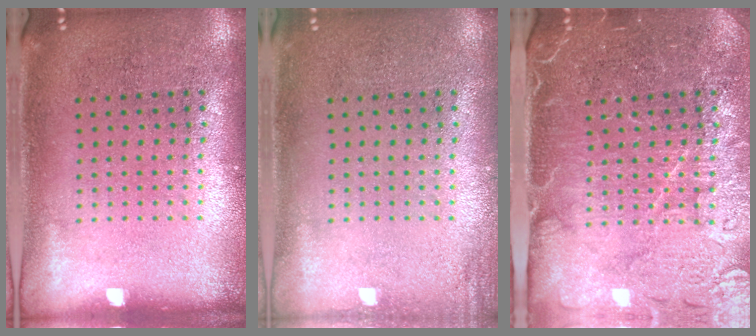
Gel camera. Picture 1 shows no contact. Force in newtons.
{"total": 1.2, "press": 1.2, "slide": 0.3}
{"total": 4.5, "press": 4.2, "slide": 1.7}